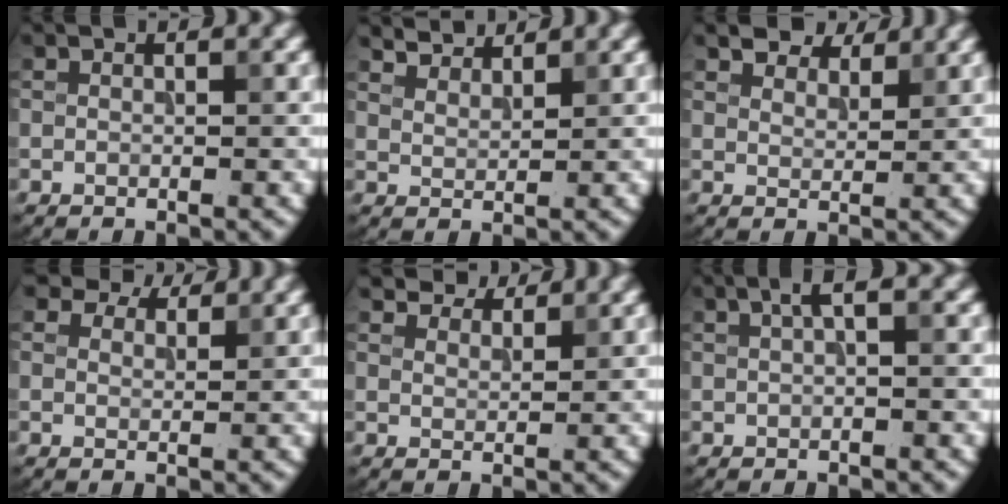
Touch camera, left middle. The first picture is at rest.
{"total": 3.0, "force": [3.0, 0.5, 0.5], "torque": [-0.015, -0.004, 0.059]}
{"total": 4.7, "force": [4.2, 1.6, 1.4], "torque": [-0.034, -0.011, 0.077]}
{"total": 4.8, "force": [4.1, 2.0, 1.5], "torque": [-0.040, -0.006, 0.069]}
{"total": 4.3, "force": [4.0, 1.1, 1.0], "torque": [-0.028, -0.002, 0.073]}
{"total": 1.6, "force": [0.6, 0.3, 1.4], "torque": [-0.027, 0.009, 0.010]}